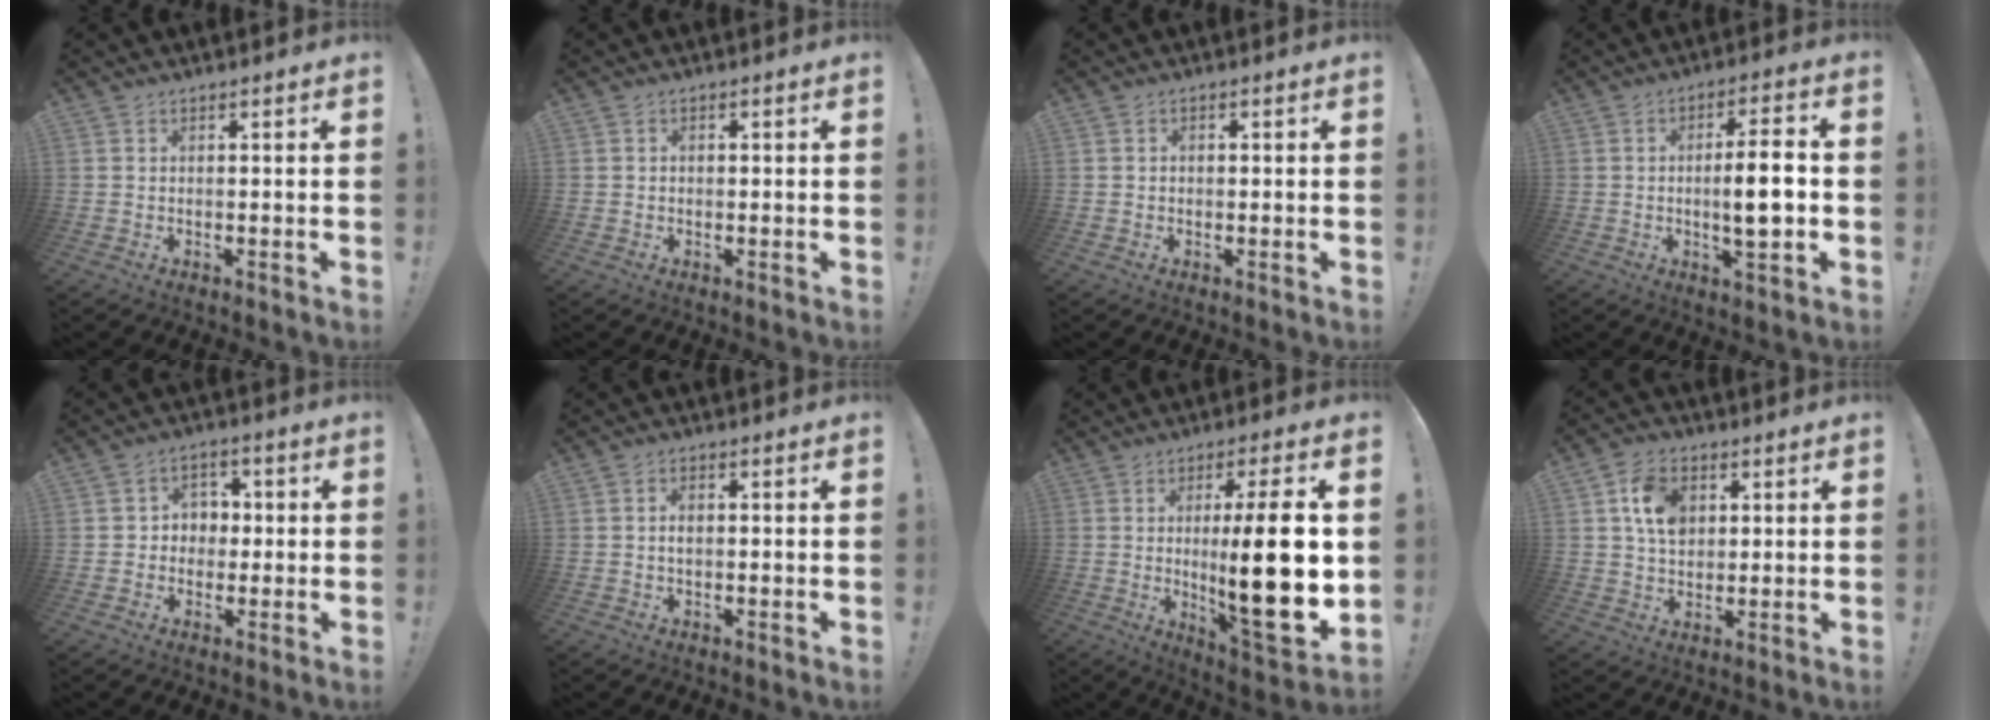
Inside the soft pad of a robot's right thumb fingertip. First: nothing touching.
{"total": 0.9, "force": [-0.3, 0.7, 0.5], "torque": [-0.015, 0.006, -0.004]}
{"total": 1.0, "force": [-0.4, 0.8, 0.5], "torque": [-0.016, 0.007, -0.006]}
{"total": 9.8, "force": [-1.2, 1.7, 9.6], "torque": [-0.151, -0.003, -0.027]}
{"total": 2.3, "force": [-0.7, 2.0, 1.0], "torque": [-0.016, 0.005, -0.014]}
{"total": 1.8, "force": [-0.1, 1.0, 1.6], "torque": [-0.022, 0.002, -0.004]}
{"total": 21.3, "force": [0.7, 3.5, 21.0], "torque": [-0.340, -0.027, 0.009]}
{"total": 10.3, "force": [3.2, 7.7, 6.0], "torque": [-0.100, 0.010, 0.064]}